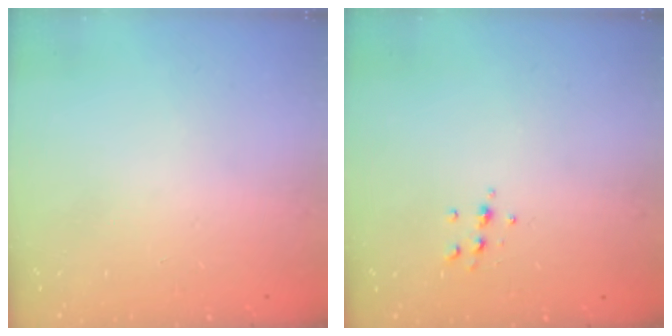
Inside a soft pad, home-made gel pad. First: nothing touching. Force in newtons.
{"total": 5.8, "press": 5.8, "slide": 0.6}